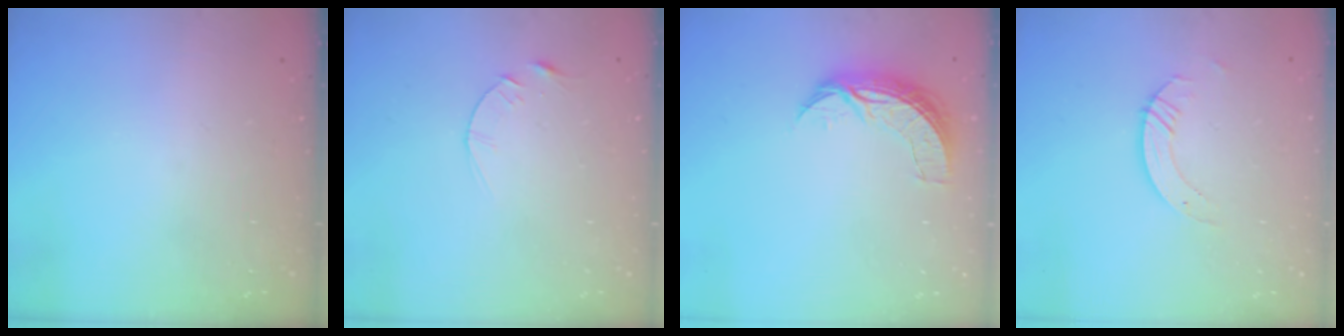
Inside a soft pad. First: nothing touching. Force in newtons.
{"total": 3.1, "press": 3.1, "slide": 0.4}
{"total": 7.4, "press": 7.4, "slide": 0.5}
{"total": 3.7, "press": 3.6, "slide": 0.4}